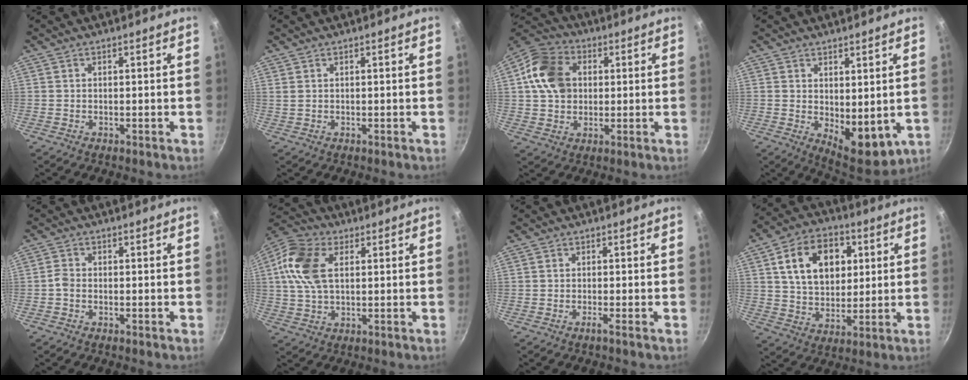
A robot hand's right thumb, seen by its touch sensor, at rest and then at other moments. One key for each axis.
{"total": 0.8, "fx": 0.5, "fy": 0.4, "fz": 0.5, "tx": -0.011, "ty": 0.000, "tz": 0.010}
{"total": 12.7, "fx": 2.0, "fy": 10.0, "fz": 7.7, "tx": -0.119, "ty": 0.009, "tz": 0.022}
{"total": 9.0, "fx": 1.1, "fy": 4.8, "fz": 7.5, "tx": -0.083, "ty": -0.030, "tz": 0.030}
{"total": 1.7, "fx": -0.9, "fy": 1.1, "fz": 1.0, "tx": -0.023, "ty": 0.011, "tz": -0.023}
{"total": 12.1, "fx": 2.6, "fy": 7.4, "fz": 9.1, "tx": -0.167, "ty": 0.012, "tz": 0.037}
{"total": 0.9, "fx": -0.7, "fy": -0.4, "fz": 0.6, "tx": -0.016, "ty": 0.000, "tz": -0.017}
{"total": 16.1, "fx": 4.3, "fy": 11.3, "fz": 10.6, "tx": -0.140, "ty": 0.000, "tz": 0.069}